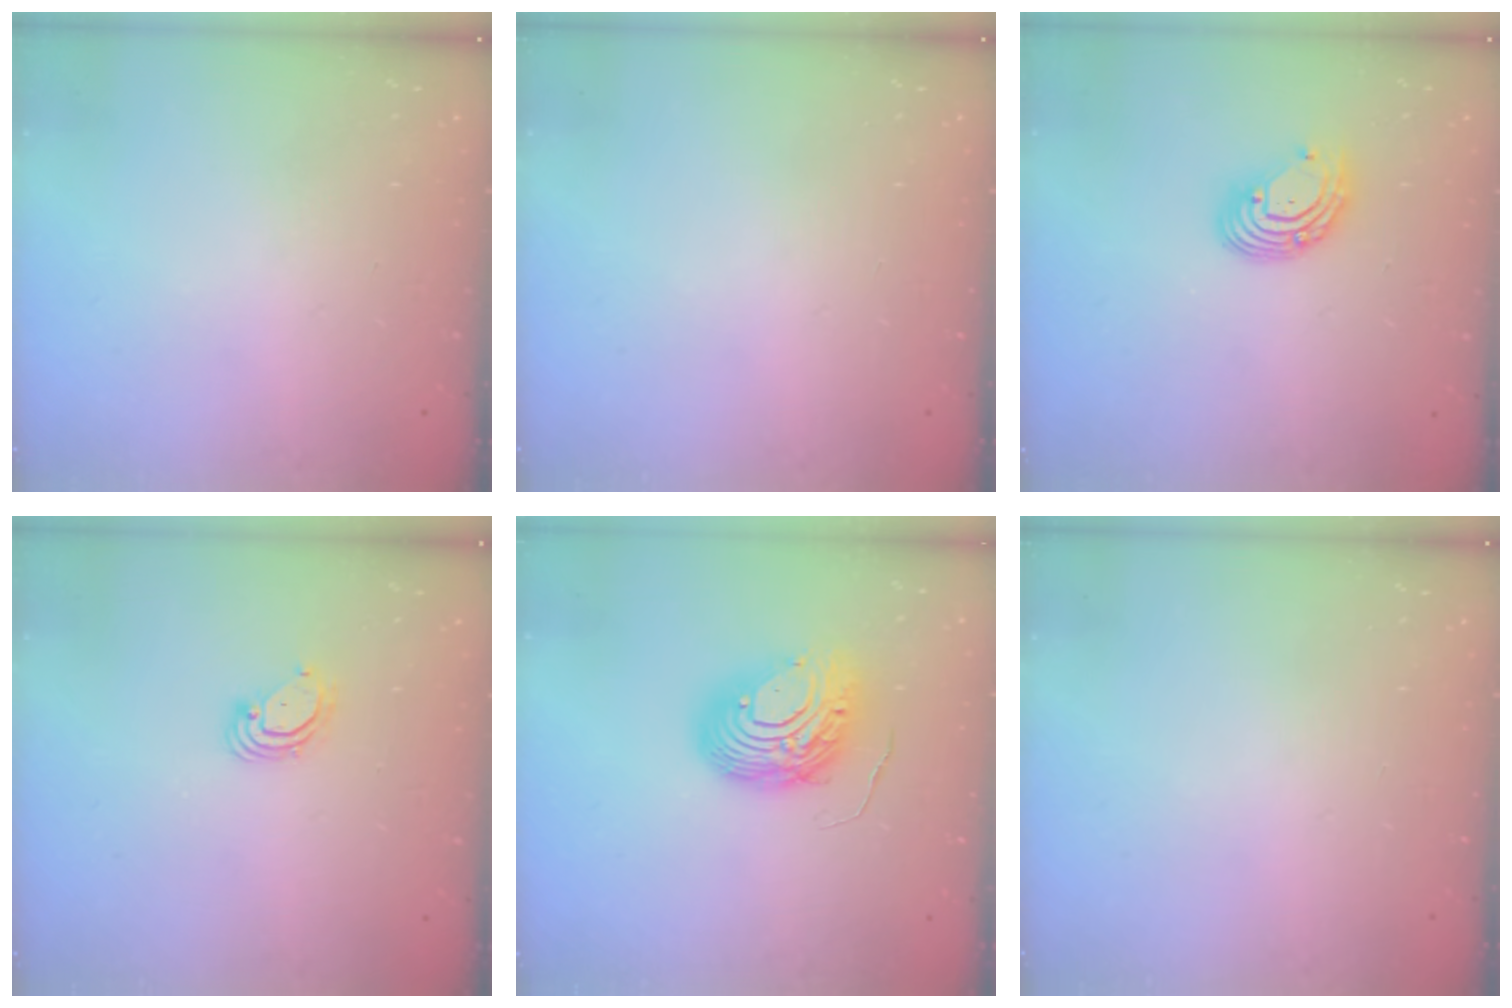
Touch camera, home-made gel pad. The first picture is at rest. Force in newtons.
{"total": 0.0}
{"total": 8.3, "press": 8.2, "slide": 0.7}
{"total": 3.9, "press": 3.9, "slide": 0.1}
{"total": 10.5, "press": 10.5, "slide": 0.9}
{"total": 0.0}